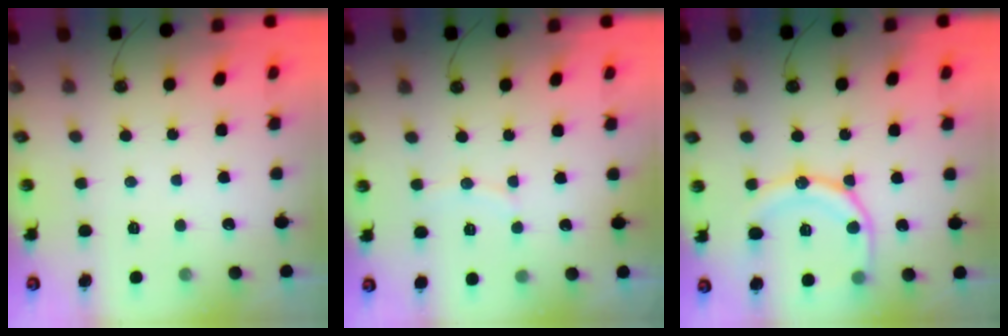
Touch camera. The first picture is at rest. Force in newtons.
{"total": 4.8, "press": 4.8, "slide": 0.6}
{"total": 15.9, "press": 15.8, "slide": 1.9}